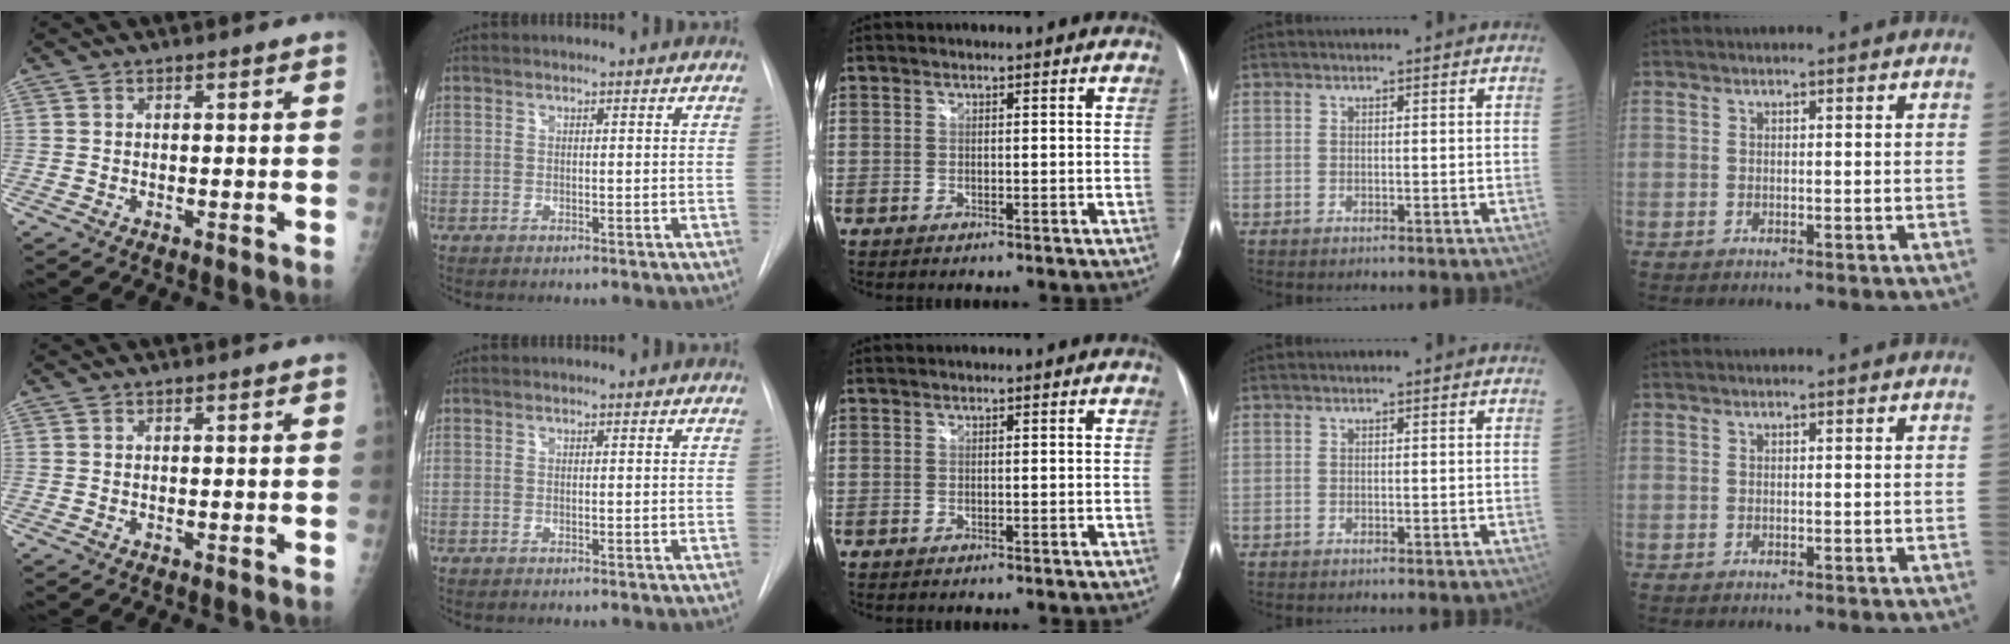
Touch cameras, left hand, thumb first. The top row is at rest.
{}